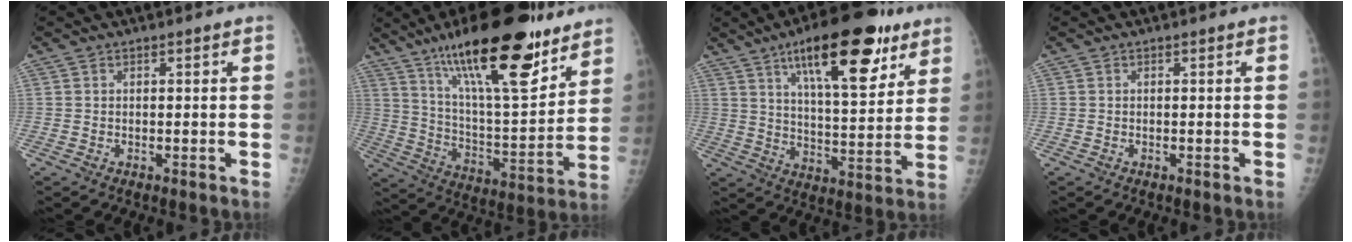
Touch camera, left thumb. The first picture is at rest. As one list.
[{"total": 25.4, "force": [16.6, 7.1, 17.8], "torque": [-0.262, -0.069, 0.276]}, {"total": 20.4, "force": [11.4, 6.9, 15.5], "torque": [-0.201, -0.044, 0.177]}, {"total": 0.0}]